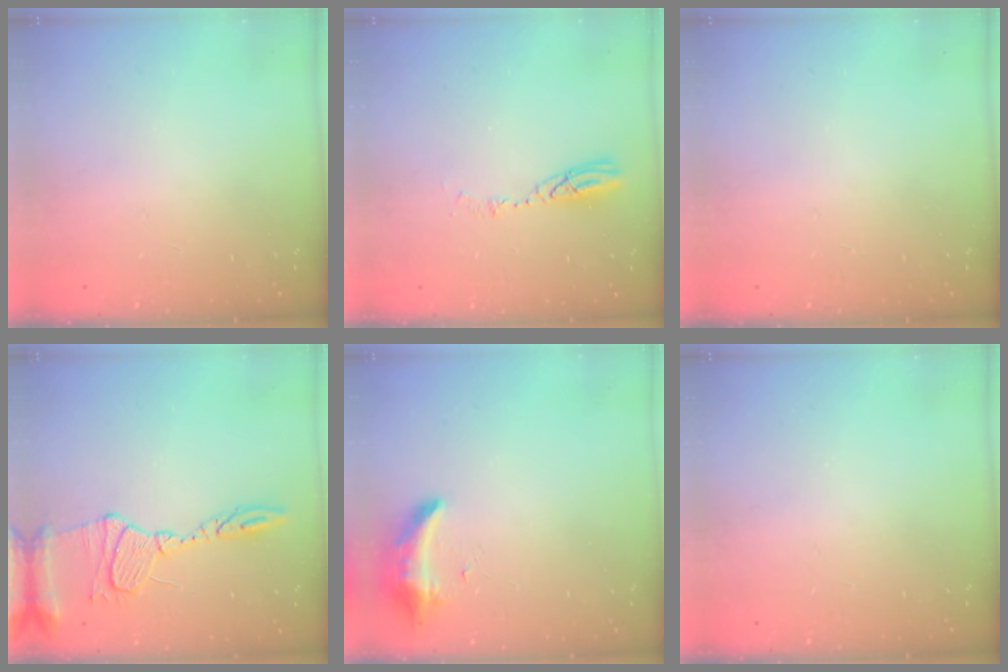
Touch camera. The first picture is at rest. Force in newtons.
{"total": 4.7, "press": 4.6, "slide": 0.5}
{"total": 0.0}
{"total": 13.4, "press": 13.4, "slide": 1.1}
{"total": 8.3, "press": 8.3, "slide": 0.1}
{"total": 0.0}